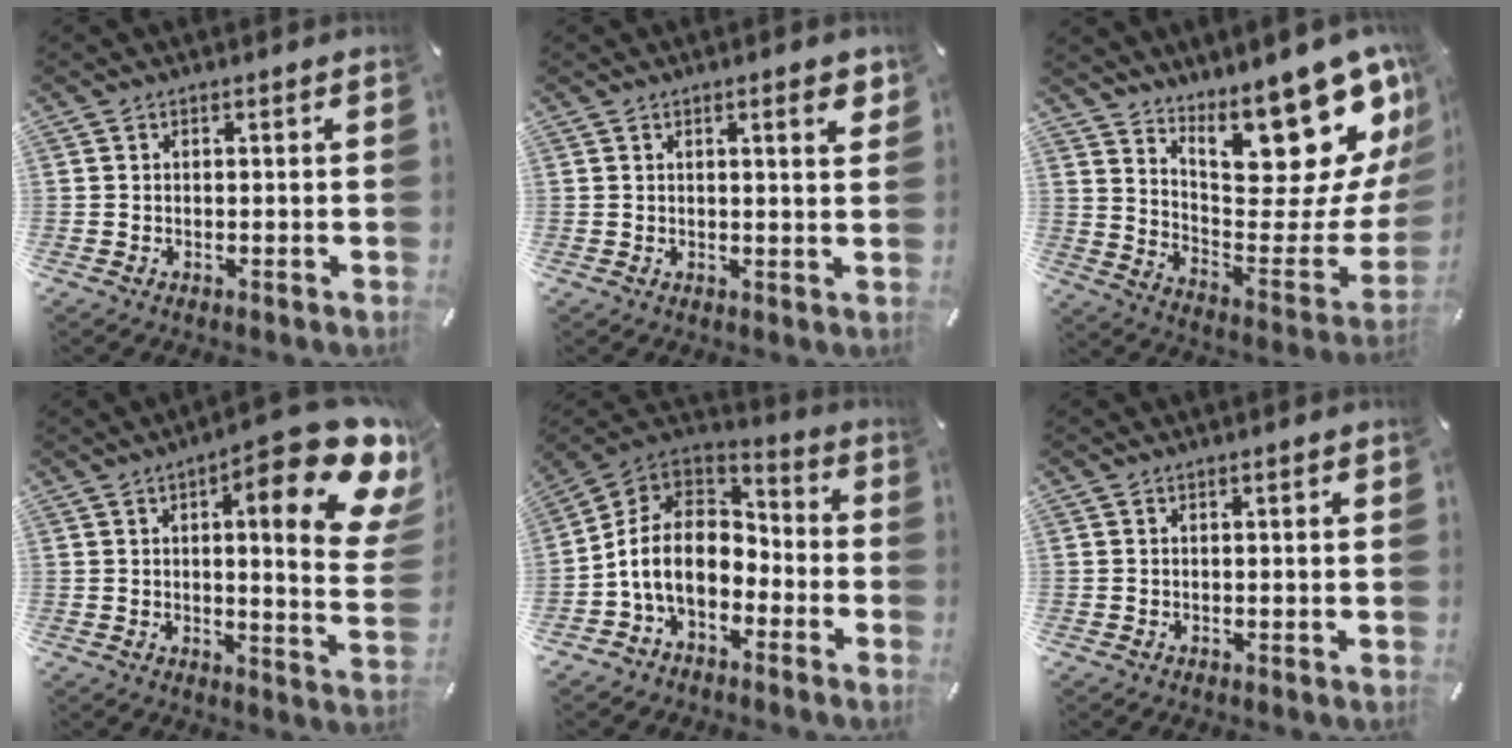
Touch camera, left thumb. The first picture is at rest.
{"total": 4.0, "force": [1.8, 0.7, 3.5], "torque": [-0.054, -0.004, 0.026]}
{"total": 22.9, "force": [17.4, 7.6, 12.7], "torque": [-0.131, -0.151, 0.284]}
{"total": 20.6, "force": [9.9, 5.4, 17.2], "torque": [-0.229, -0.076, 0.145]}
{"total": 11.8, "force": [-4.0, 8.5, 7.1], "torque": [-0.170, 0.016, -0.080]}
{"total": 1.0, "force": [0.2, 0.0, 1.0], "torque": [-0.018, -0.001, 0.003]}